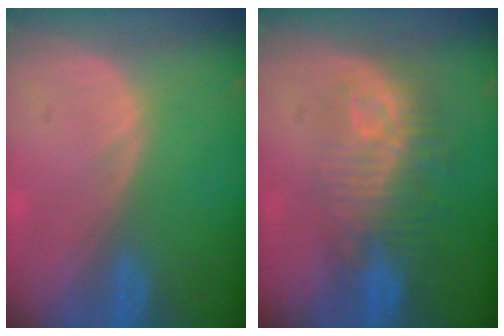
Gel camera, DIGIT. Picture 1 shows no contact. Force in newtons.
{"total": 9.6, "press": 8.6, "slide": 4.4}